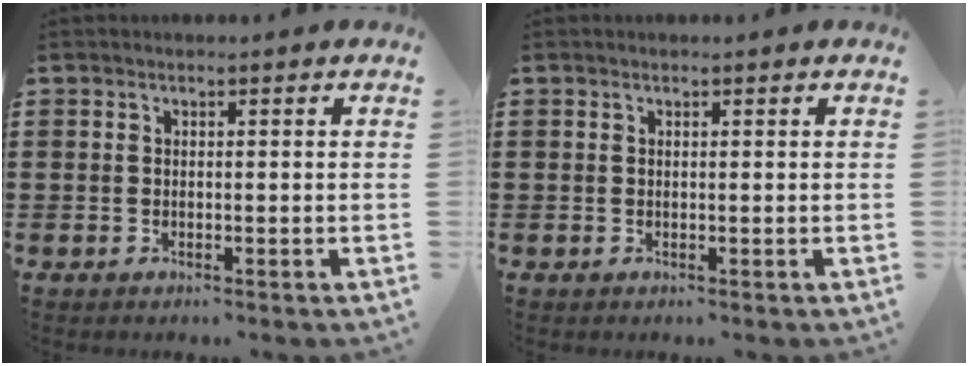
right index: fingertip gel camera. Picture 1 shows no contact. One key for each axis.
{"total": 0.0}